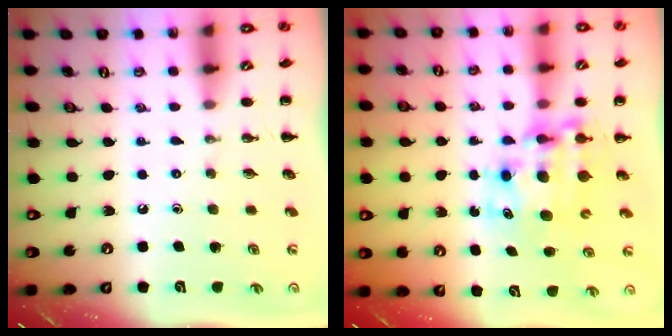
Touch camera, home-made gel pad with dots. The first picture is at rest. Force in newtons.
{"total": 8.5, "press": 8.2, "slide": 2.3}